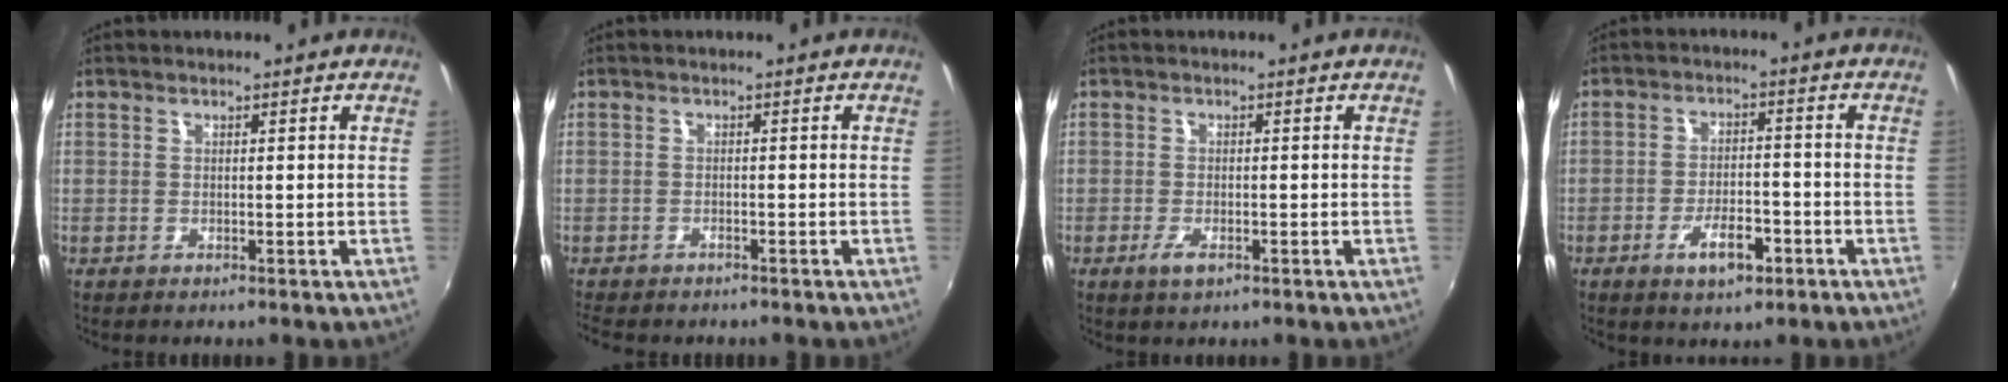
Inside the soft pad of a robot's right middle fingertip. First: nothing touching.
{"total": 3.8, "force": [-3.3, 1.2, 1.4], "torque": [-0.040, -0.017, -0.054]}
{"total": 2.6, "force": [-1.4, 1.0, 2.0], "torque": [-0.042, -0.005, -0.025]}
{"total": 6.5, "force": [-3.5, 2.7, 4.8], "torque": [-0.095, -0.001, -0.052]}